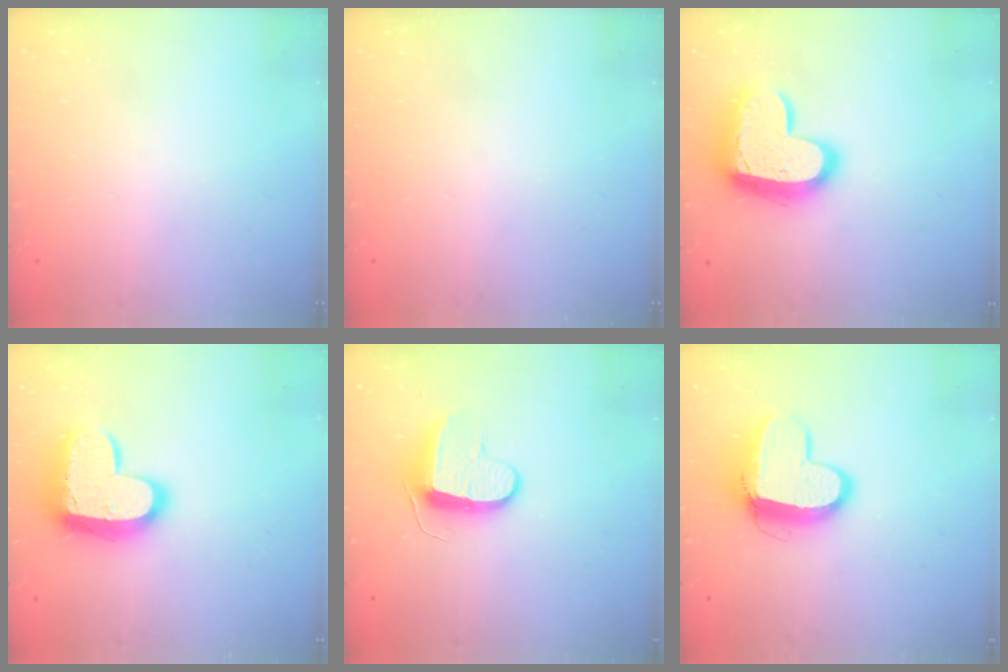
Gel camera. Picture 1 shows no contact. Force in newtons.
{"total": 0.0}
{"total": 17.3, "press": 17.2, "slide": 1.4}
{"total": 16.7, "press": 16.6, "slide": 1.3}
{"total": 9.6, "press": 9.6, "slide": 0.3}
{"total": 11.2, "press": 11.2, "slide": 0.9}